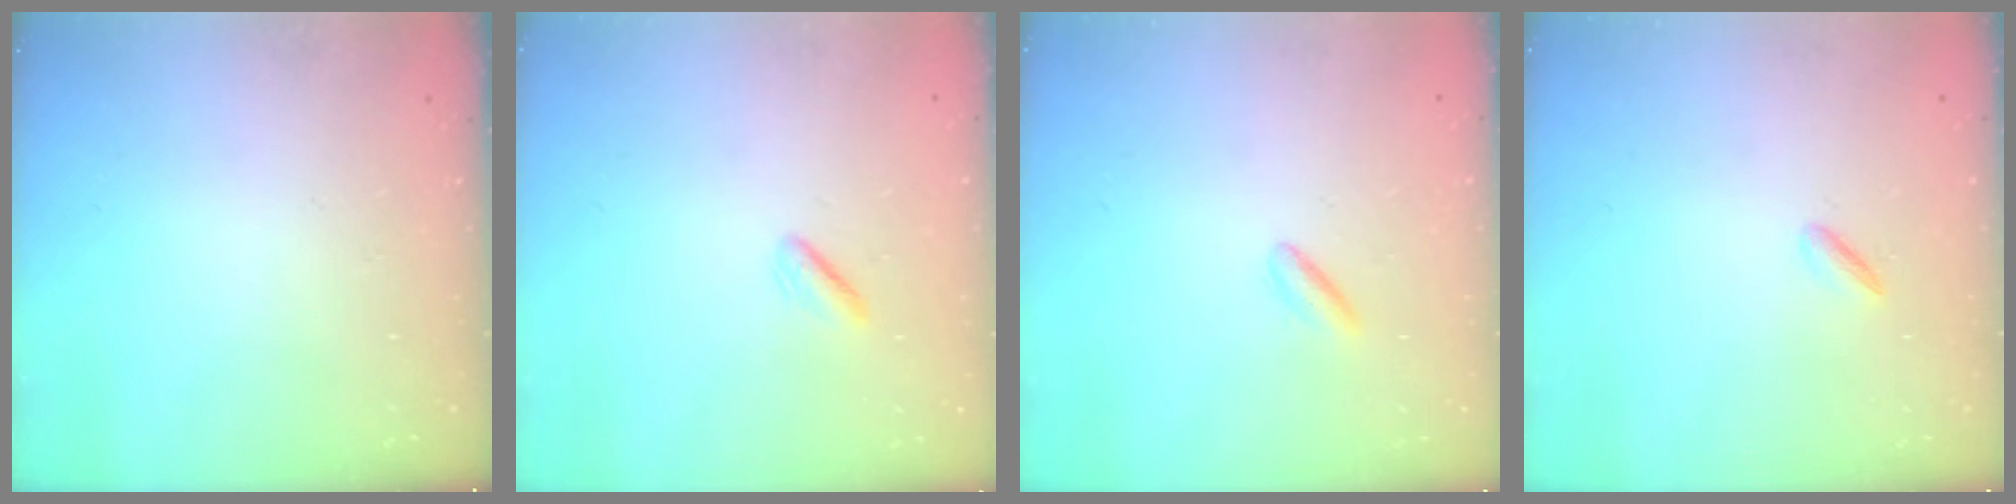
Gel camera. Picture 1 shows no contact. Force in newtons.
{"total": 0.8, "press": 0.4, "slide": 0.6}
{"total": 2.7, "press": 2.5, "slide": 1.2}
{"total": 1.9, "press": 1.8, "slide": 0.5}